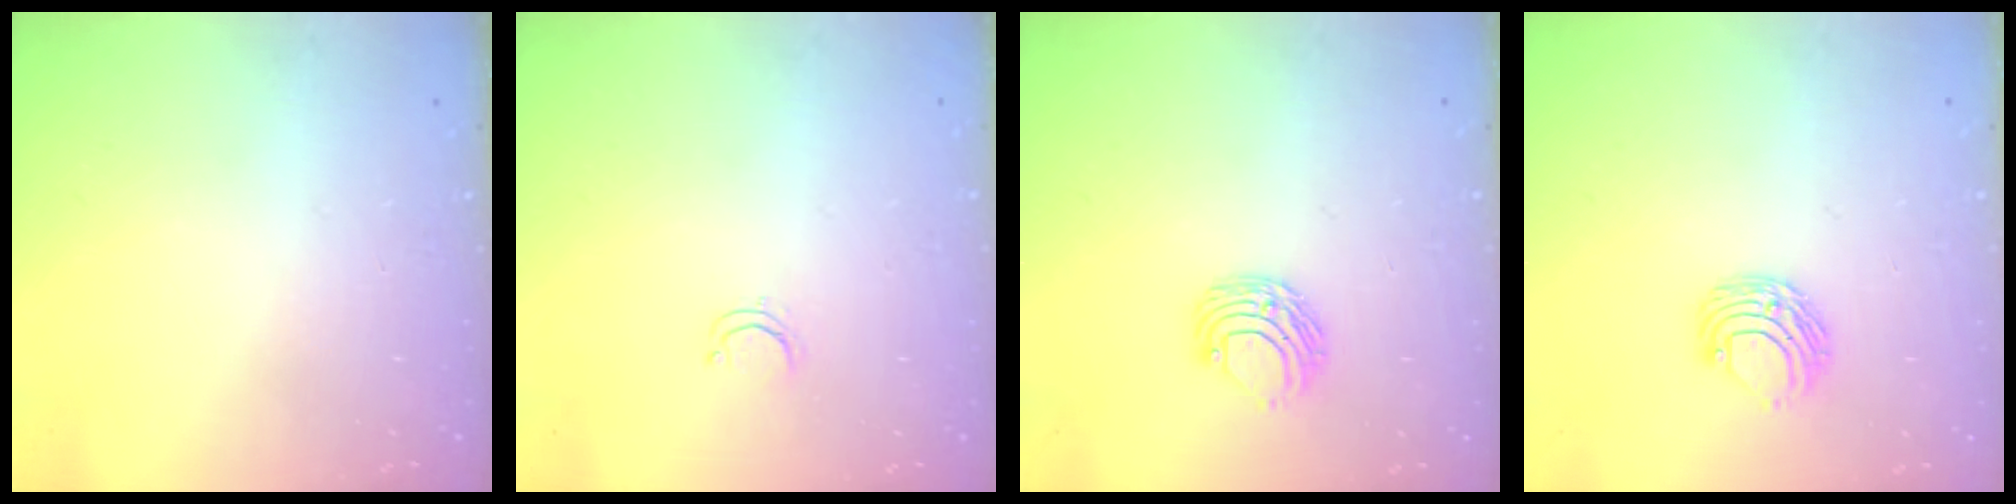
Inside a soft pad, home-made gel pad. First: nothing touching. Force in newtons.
{"total": 2.4, "press": 2.4, "slide": 0.2}
{"total": 7.1, "press": 7.0, "slide": 0.7}
{"total": 7.1, "press": 7.0, "slide": 0.7}